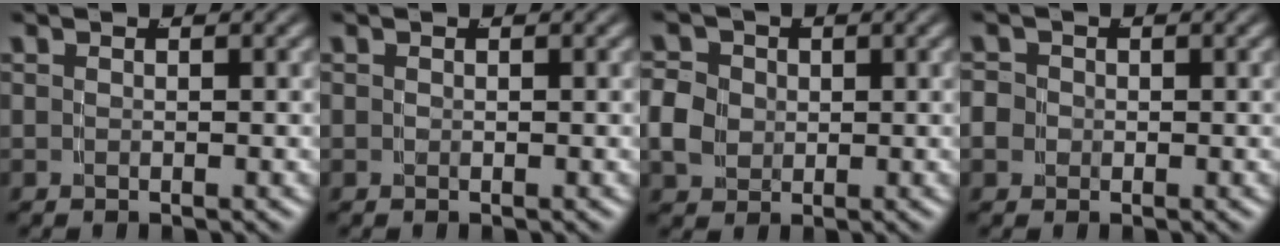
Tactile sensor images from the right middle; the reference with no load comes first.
{"total": 0.0}
{"total": 4.7, "force": [0.1, 4.1, 2.2], "torque": [-0.047, -0.004, 0.000]}
{"total": 2.9, "force": [-0.5, 2.7, 0.9], "torque": [-0.031, -0.007, -0.013]}